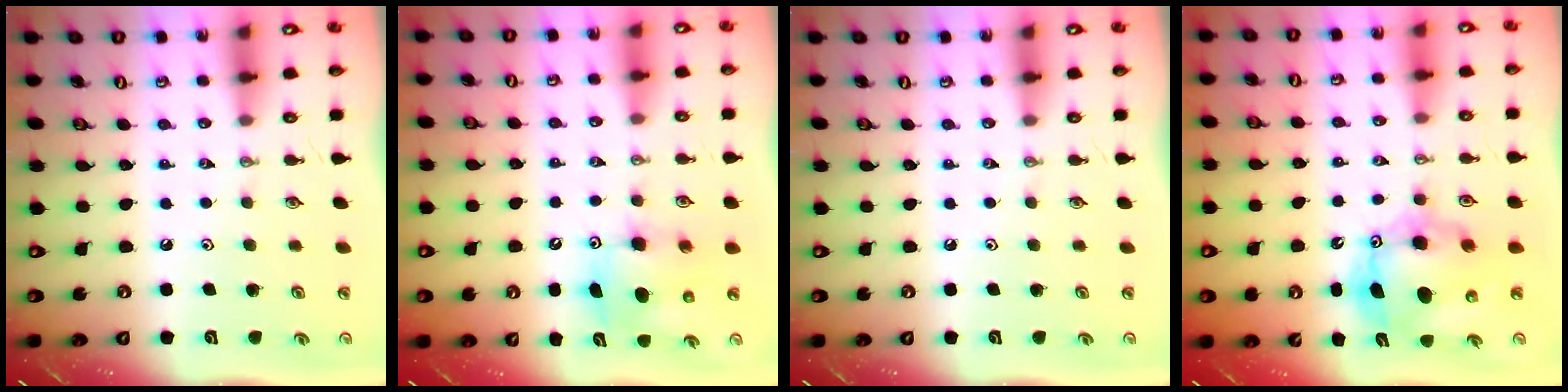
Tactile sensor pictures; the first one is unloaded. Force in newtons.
{"total": 8.1, "press": 8.0, "slide": 1.6}
{"total": 0.0}
{"total": 11.2, "press": 10.9, "slide": 2.7}